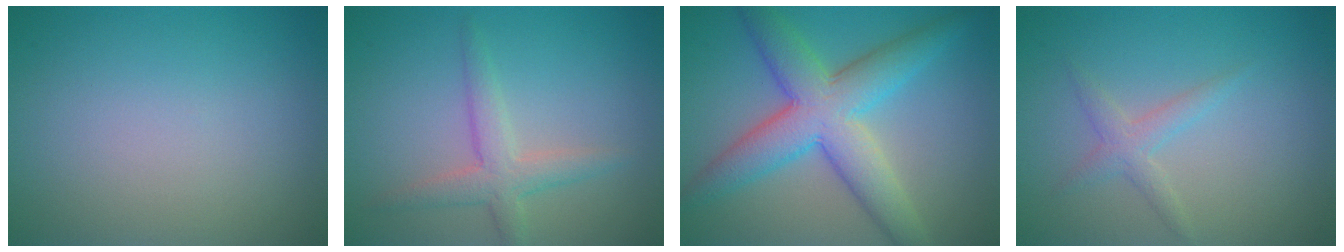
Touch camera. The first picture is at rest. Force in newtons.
{"total": 2.9, "press": 2.9, "slide": 0.2}
{"total": 7.7, "press": 7.7, "slide": 0.3}
{"total": 1.8, "press": 1.8, "slide": 0.1}